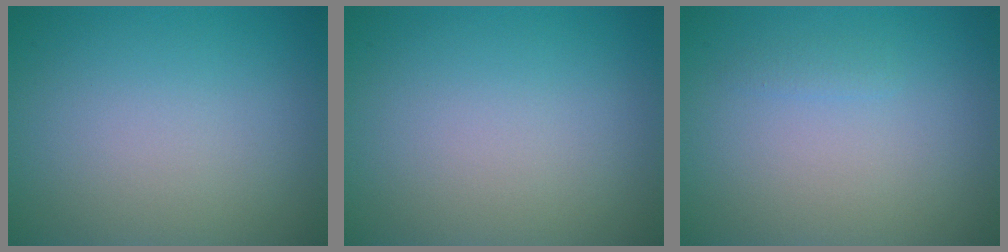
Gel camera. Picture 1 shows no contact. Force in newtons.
{"total": 0.0}
{"total": 0.6, "press": 0.6, "slide": 0.1}